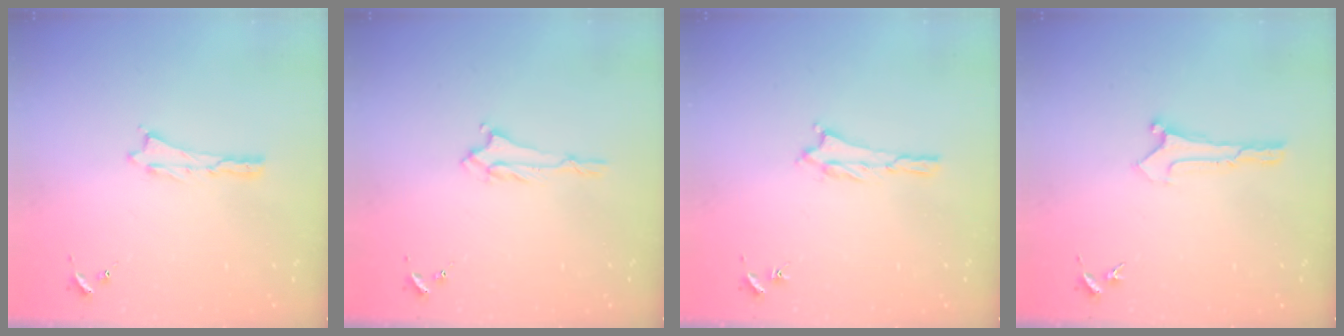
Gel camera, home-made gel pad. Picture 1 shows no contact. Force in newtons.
{"total": 1.4, "press": 1.3, "slide": 0.2}
{"total": 1.4, "press": 1.4, "slide": 0.3}
{"total": 0.0}